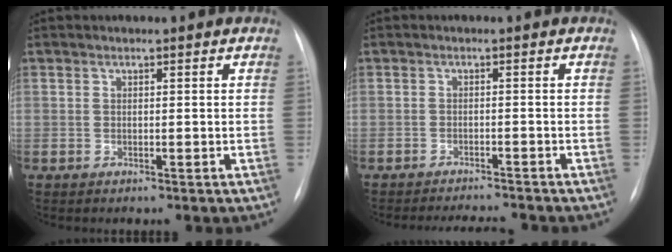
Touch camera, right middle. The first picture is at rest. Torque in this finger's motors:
{"motor_torque": [0.07, -0.07, 0.01, 0.01]}